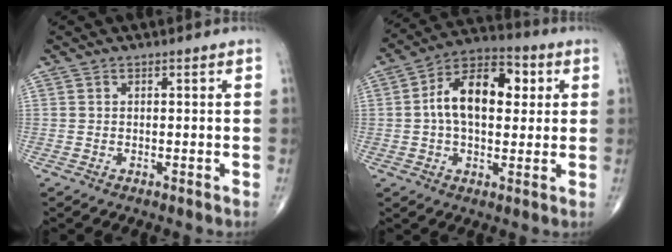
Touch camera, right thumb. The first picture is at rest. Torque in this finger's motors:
{"motor_torque": [1.29, 1.27, 1.13, -0.01, 0.10]}